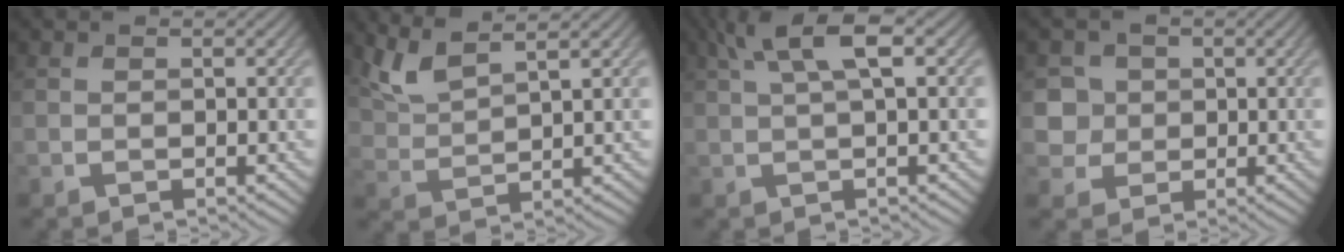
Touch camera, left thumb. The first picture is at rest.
{"total": 5.0, "force": [4.0, 1.1, 2.9], "torque": [-0.075, 0.007, 0.086]}
{"total": 5.5, "force": [2.1, 1.1, 5.0], "torque": [-0.087, 0.020, 0.037]}
{"total": 4.3, "force": [0.7, 4.1, 1.0], "torque": [-0.035, -0.001, 0.013]}